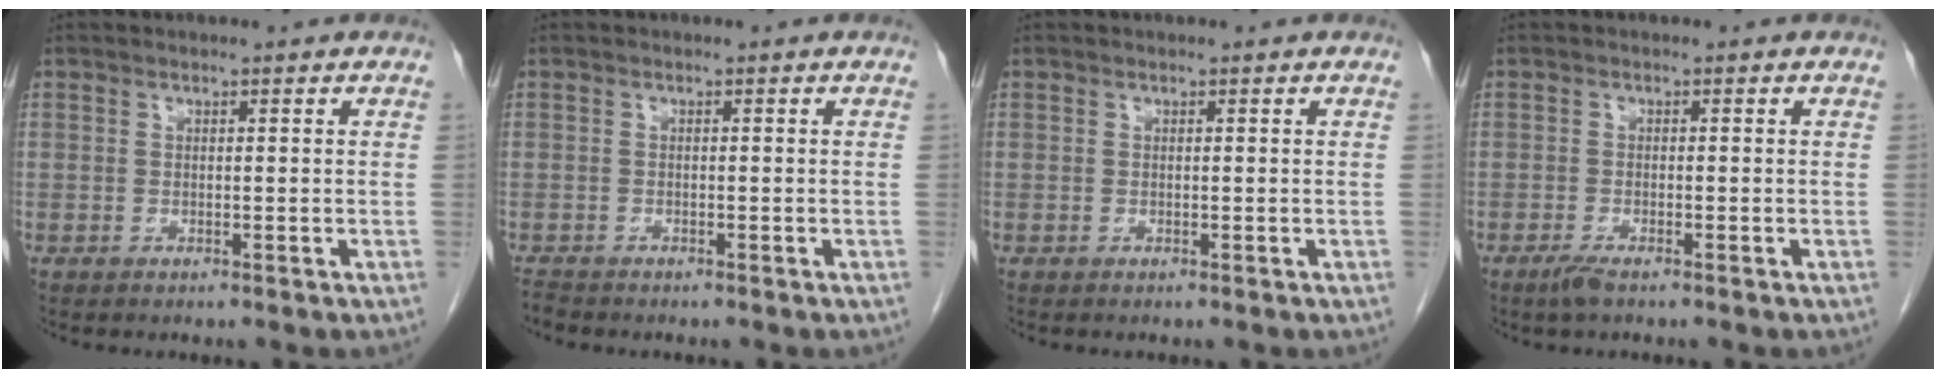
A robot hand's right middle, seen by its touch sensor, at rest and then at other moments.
{"total": 1.2, "force": [-1.2, 0.2, 0.1], "torque": [-0.009, -0.005, -0.022]}
{"total": 0.0}
{"total": 1.8, "force": [-1.3, 0.2, 1.2], "torque": [-0.026, -0.005, -0.022]}